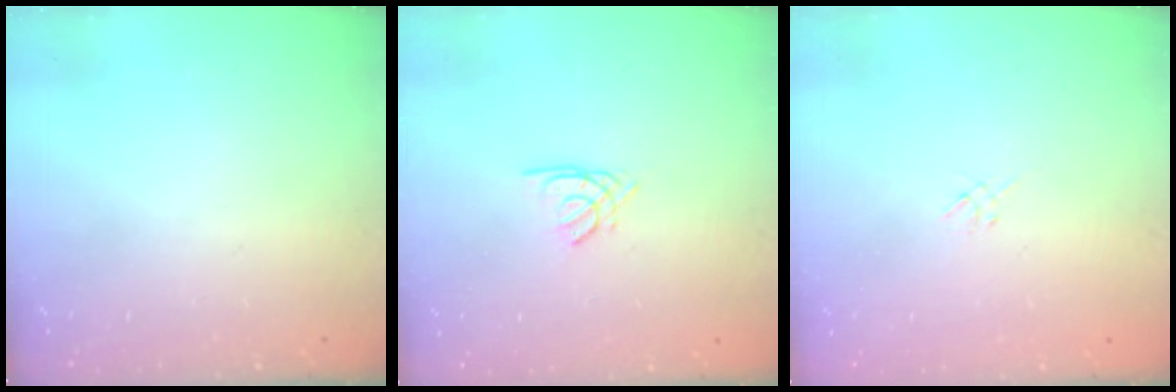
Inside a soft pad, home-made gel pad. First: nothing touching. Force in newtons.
{"total": 1.5, "press": 1.4, "slide": 0.4}
{"total": 1.3, "press": 1.2, "slide": 0.5}